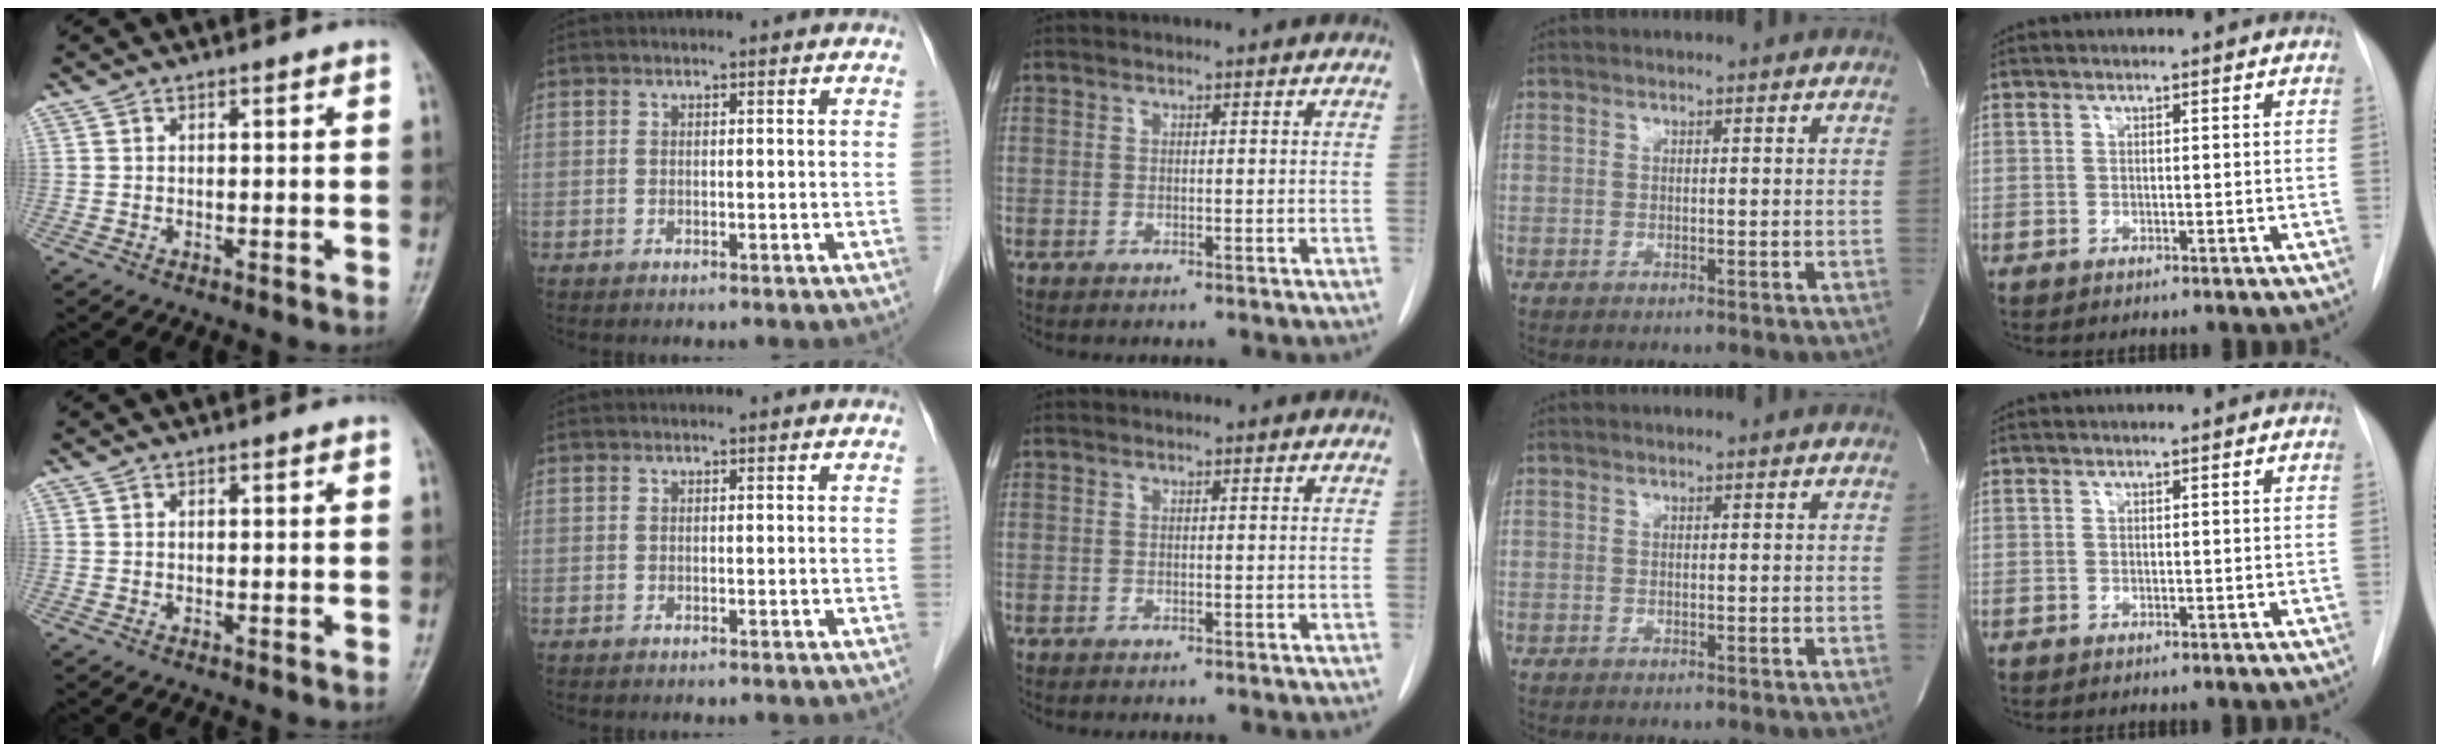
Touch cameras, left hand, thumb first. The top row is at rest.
{}